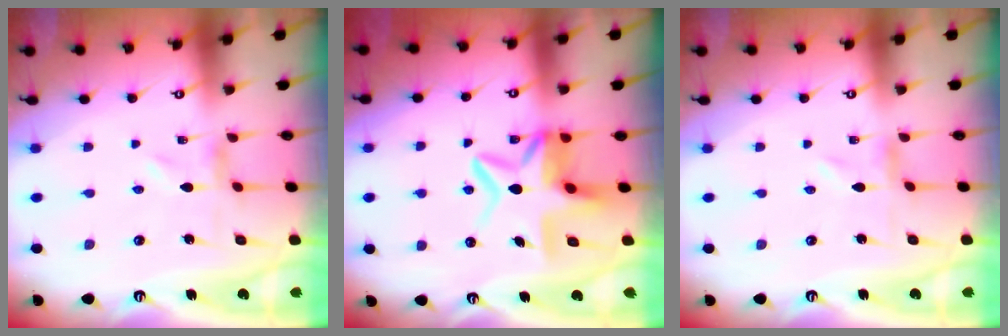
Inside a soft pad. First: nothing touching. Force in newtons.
{"total": 11.5, "press": 11.4, "slide": 1.8}
{"total": 0.6, "press": 0.6, "slide": 0.1}